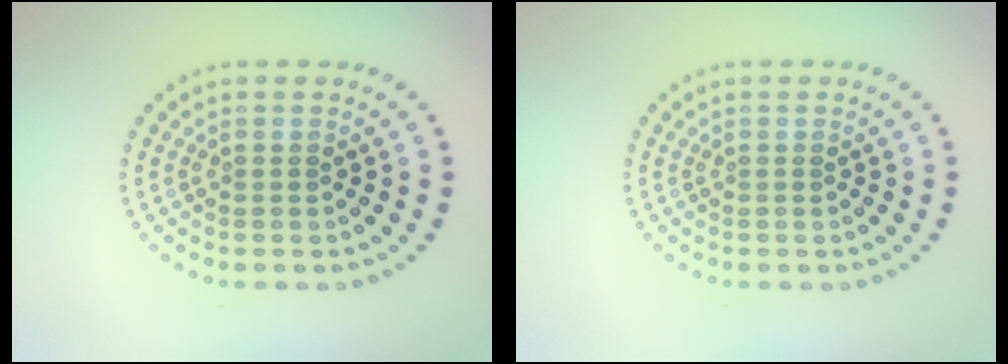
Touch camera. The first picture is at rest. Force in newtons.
{"total": 0.0}